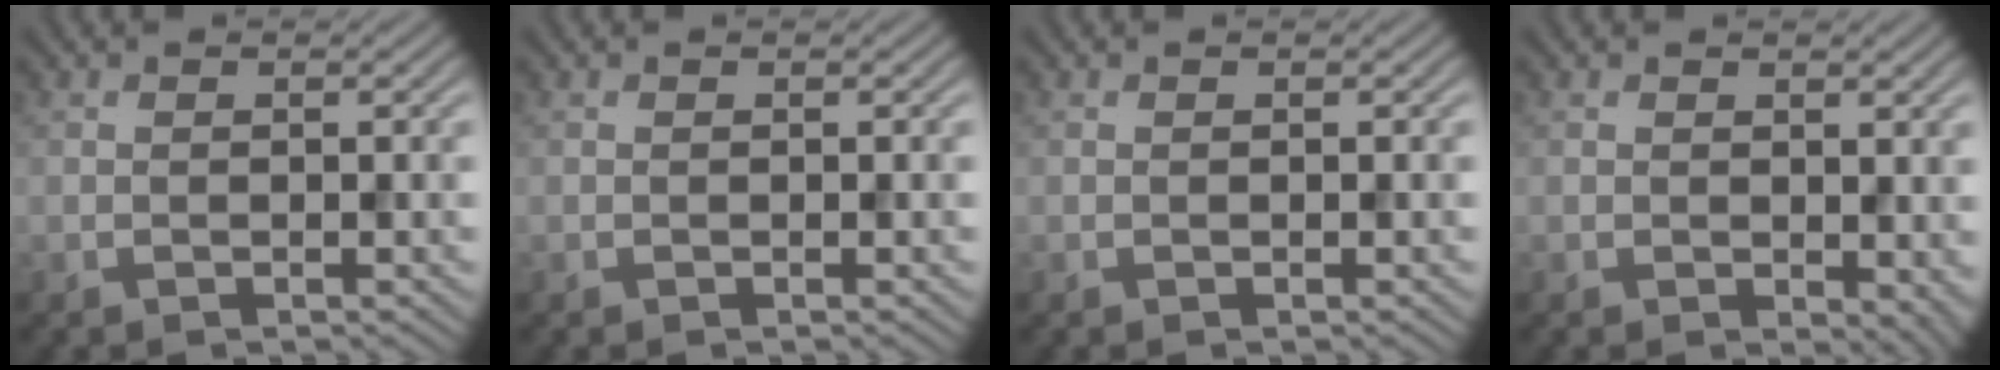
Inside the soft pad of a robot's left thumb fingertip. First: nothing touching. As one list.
[{"total": 0.0}, {"total": 0.0}, {"total": 2.9, "force": [0.1, 1.9, 2.2], "torque": [-0.028, -0.010, 0.005]}]